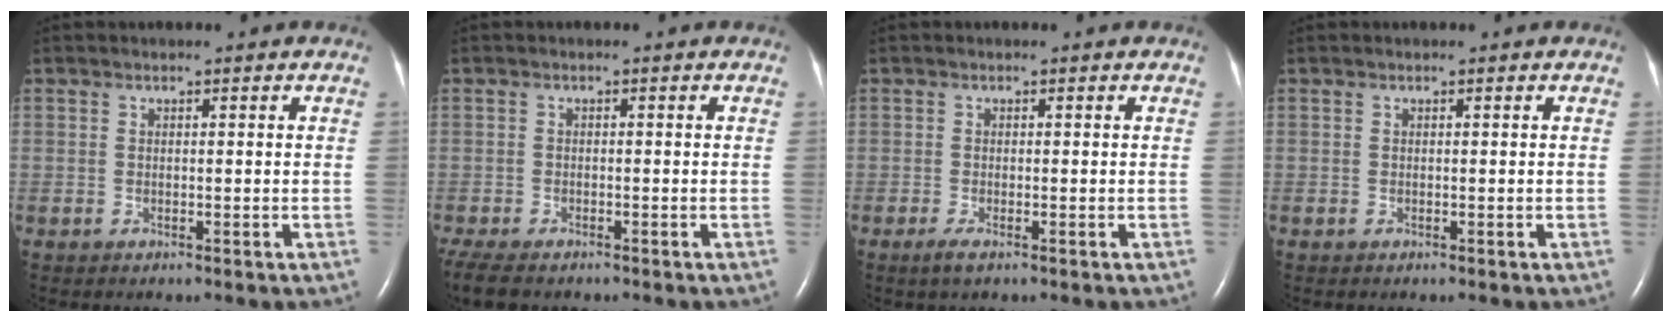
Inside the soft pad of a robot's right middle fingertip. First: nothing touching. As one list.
[{"total": 6.7, "force": [-5.1, 2.5, 3.5], "torque": [-0.071, -0.016, -0.083]}, {"total": 1.4, "force": [-0.8, 0.2, 1.1], "torque": [-0.030, -0.006, -0.018]}, {"total": 0.0}]